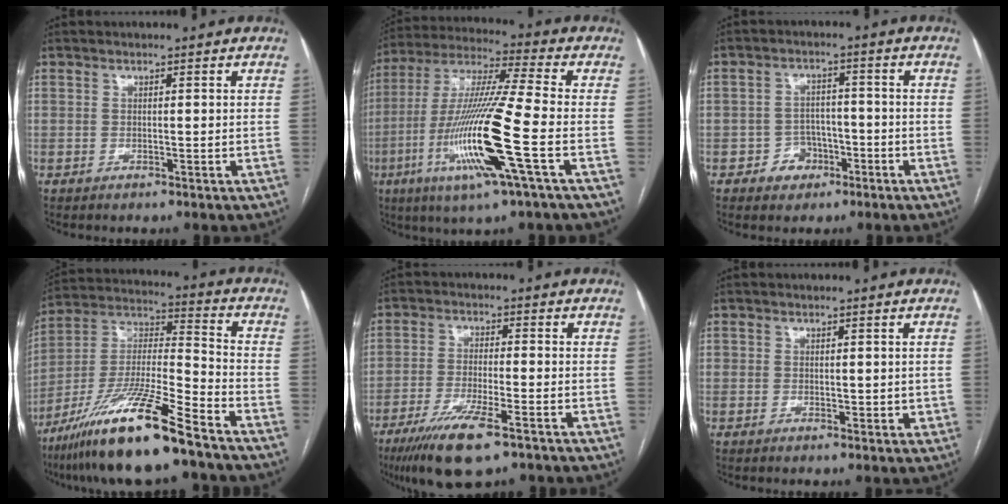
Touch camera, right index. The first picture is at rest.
{"total": 18.0, "force": [-5.4, -0.5, 17.1], "torque": [-0.350, -0.019, -0.110]}
{"total": 4.5, "force": [-2.1, 3.8, 1.0], "torque": [-0.006, 0.015, -0.028]}
{"total": 18.7, "force": [-12.9, 1.0, 13.5], "torque": [-0.286, -0.030, -0.239]}
{"total": 9.9, "force": [-6.2, 1.5, 7.6], "torque": [-0.140, -0.024, -0.103]}
{"total": 1.8, "force": [0.4, 1.5, 1.0], "torque": [-0.007, -0.002, 0.007]}